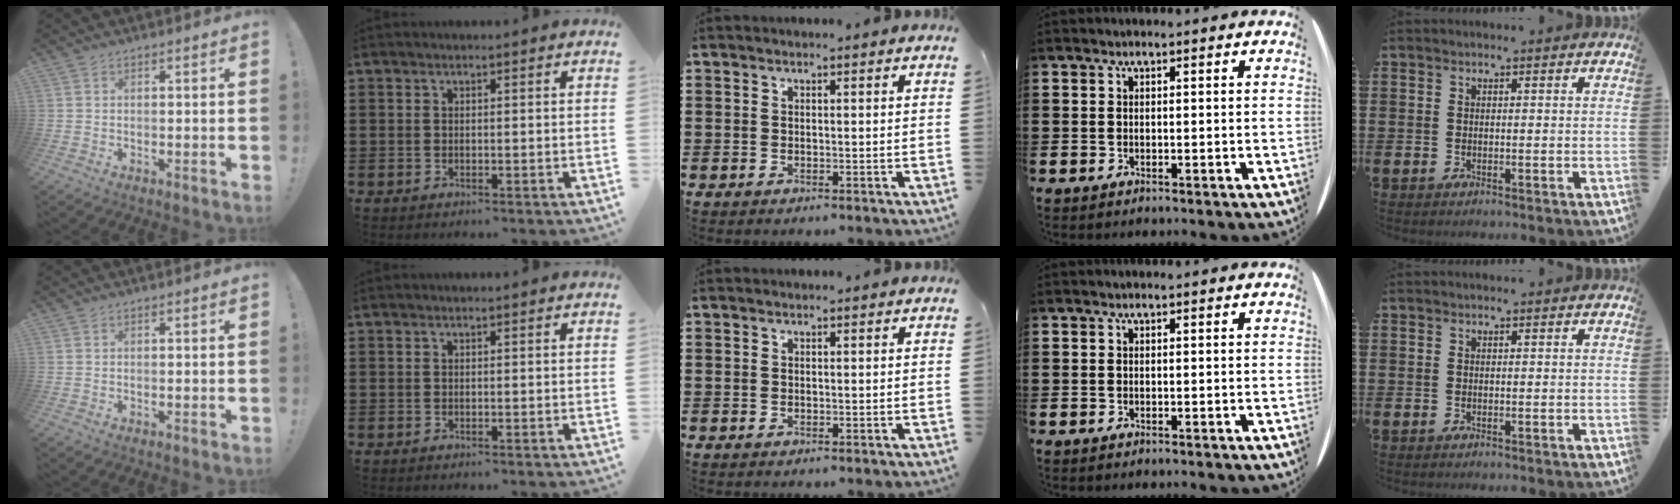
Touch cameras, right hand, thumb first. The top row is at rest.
{}